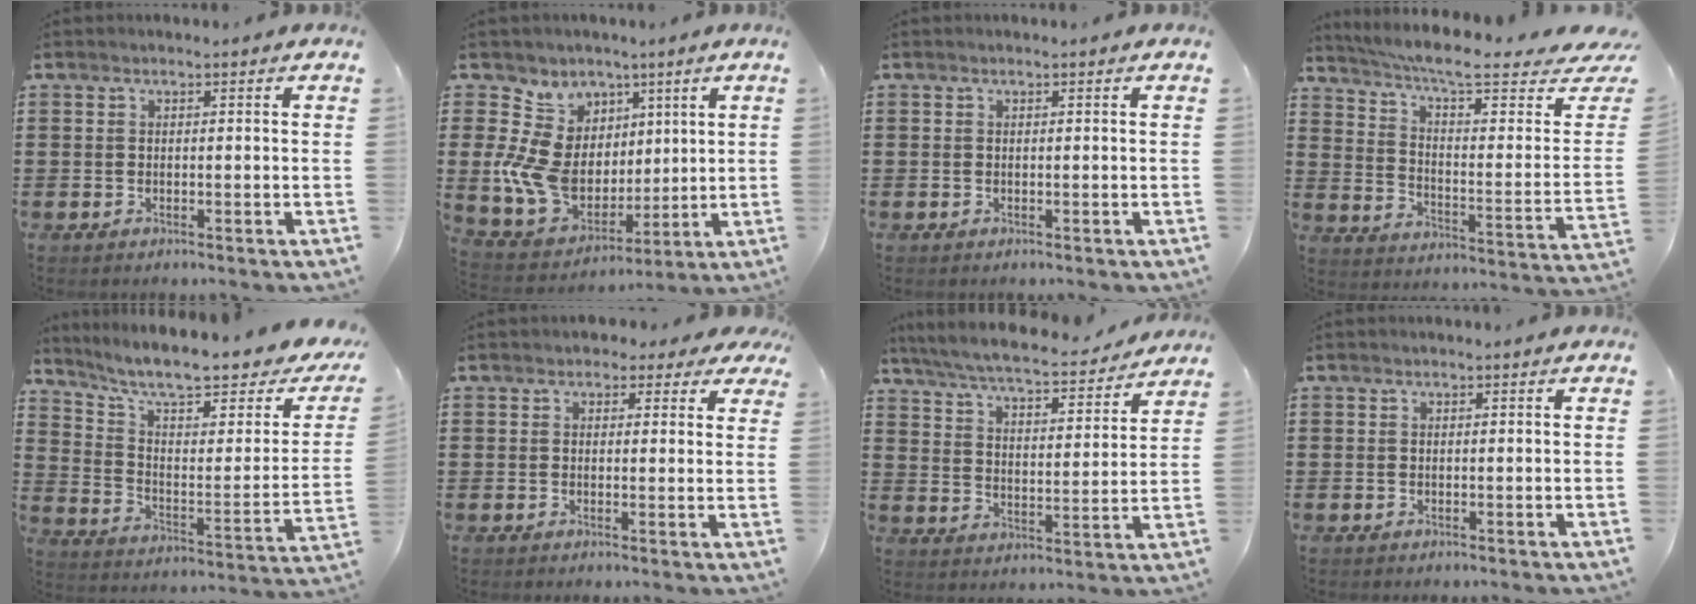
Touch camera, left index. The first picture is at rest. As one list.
[{"total": 12.3, "force": [1.0, 10.6, 6.2], "torque": [-0.182, -0.017, 0.025]}, {"total": 0.0}, {"total": 8.4, "force": [6.6, 0.9, 5.2], "torque": [-0.112, -0.051, 0.105]}, {"total": 9.6, "force": [7.7, 1.1, 5.7], "torque": [-0.126, -0.059, 0.124]}, {"total": 2.1, "force": [1.3, 1.4, 0.7], "torque": [-0.015, 0.008, 0.022]}, {"total": 6.5, "force": [6.1, 0.1, 2.3], "torque": [-0.070, -0.041, 0.102]}, {"total": 0.0}]